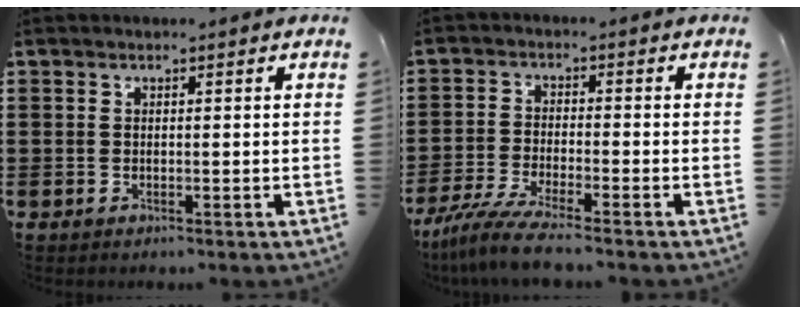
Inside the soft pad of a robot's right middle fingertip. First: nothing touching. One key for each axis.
{"total": 5.8, "fx": -4.9, "fy": -0.3, "fz": 3.0, "tx": -0.085, "ty": -0.027, "tz": -0.100}